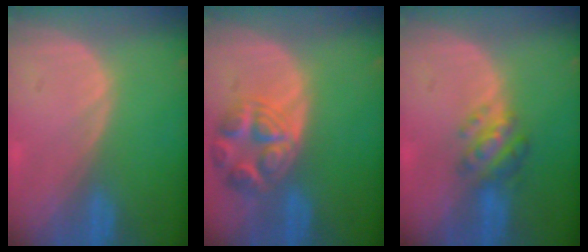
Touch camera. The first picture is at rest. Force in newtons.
{"total": 7.8, "press": 7.0, "slide": 3.5}
{"total": 4.8, "press": 4.8, "slide": 0.8}